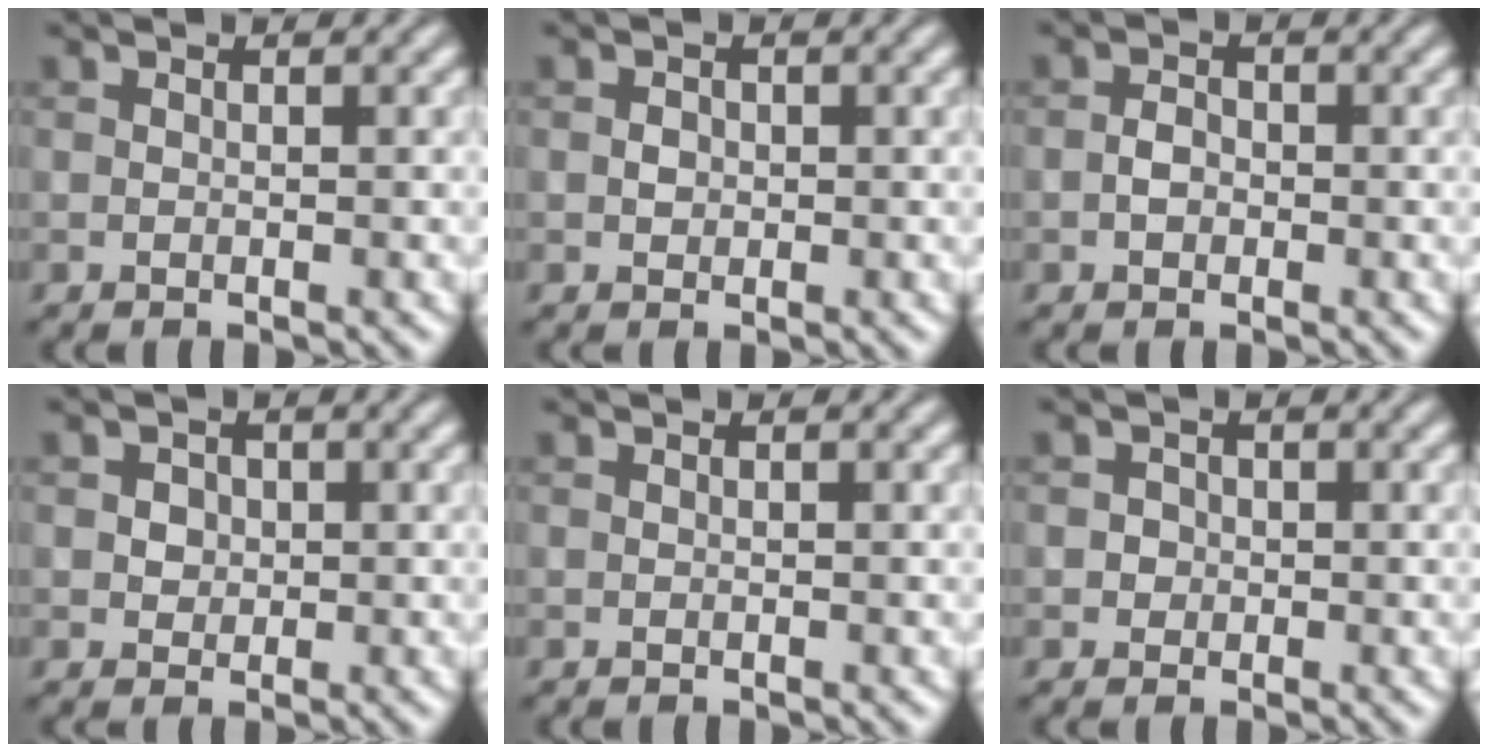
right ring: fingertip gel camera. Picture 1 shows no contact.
{"total": 0.9, "force": [0.0, 0.8, 0.4], "torque": [-0.005, -0.003, -0.002]}
{"total": 1.5, "force": [-0.5, 1.1, 0.9], "torque": [-0.015, 0.003, -0.012]}
{"total": 1.6, "force": [0.4, 1.4, 0.6], "torque": [-0.003, 0.002, 0.008]}
{"total": 0.0}
{"total": 1.1, "force": [0.0, 1.1, 0.2], "torque": [0.010, -0.002, -0.002]}